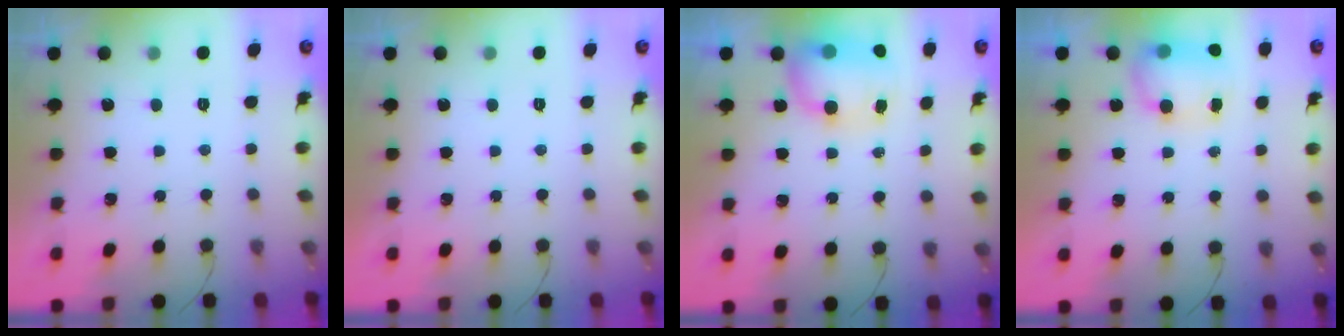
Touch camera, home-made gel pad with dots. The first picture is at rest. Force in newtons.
{"total": 0.0}
{"total": 8.3, "press": 8.2, "slide": 1.7}
{"total": 8.4, "press": 8.3, "slide": 1.0}